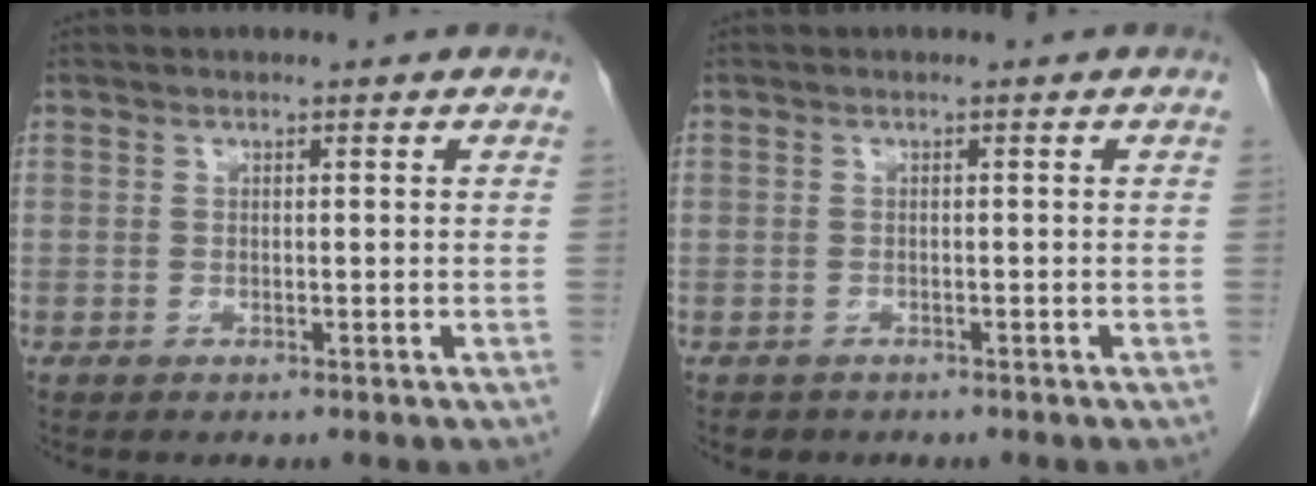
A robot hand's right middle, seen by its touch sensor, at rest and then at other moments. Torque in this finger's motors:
{"motor_torque": [-0.09, 0.10, -0.09, 0.00]}